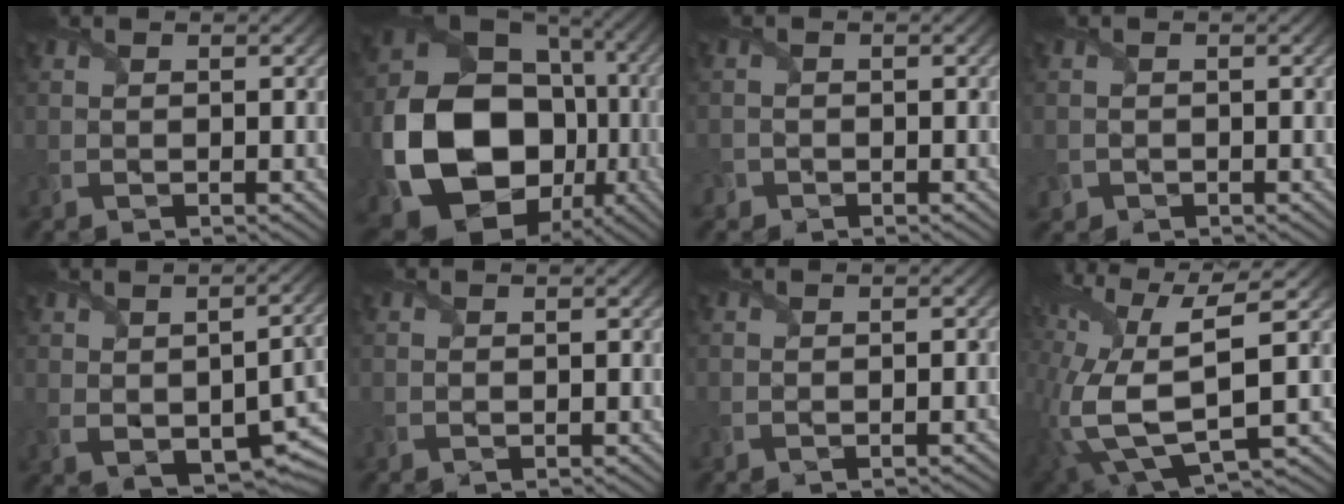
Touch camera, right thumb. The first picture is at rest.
{"total": 19.9, "force": [-4.4, 16.0, 11.1], "torque": [-0.244, -0.057, -0.055]}
{"total": 1.1, "force": [-0.7, 0.9, -0.1], "torque": [0.010, -0.003, -0.016]}
{"total": 1.1, "force": [-0.6, 1.0, 0.0], "torque": [0.006, -0.007, -0.013]}
{"total": 10.0, "force": [-2.3, 5.6, 8.0], "torque": [-0.133, -0.039, -0.017]}
{"total": 0.0}
{"total": 0.5, "force": [-0.3, -0.2, 0.3], "torque": [-0.002, -0.001, -0.004]}
{"total": 14.8, "force": [0.3, 5.8, 13.6], "torque": [-0.329, -0.018, 0.031]}